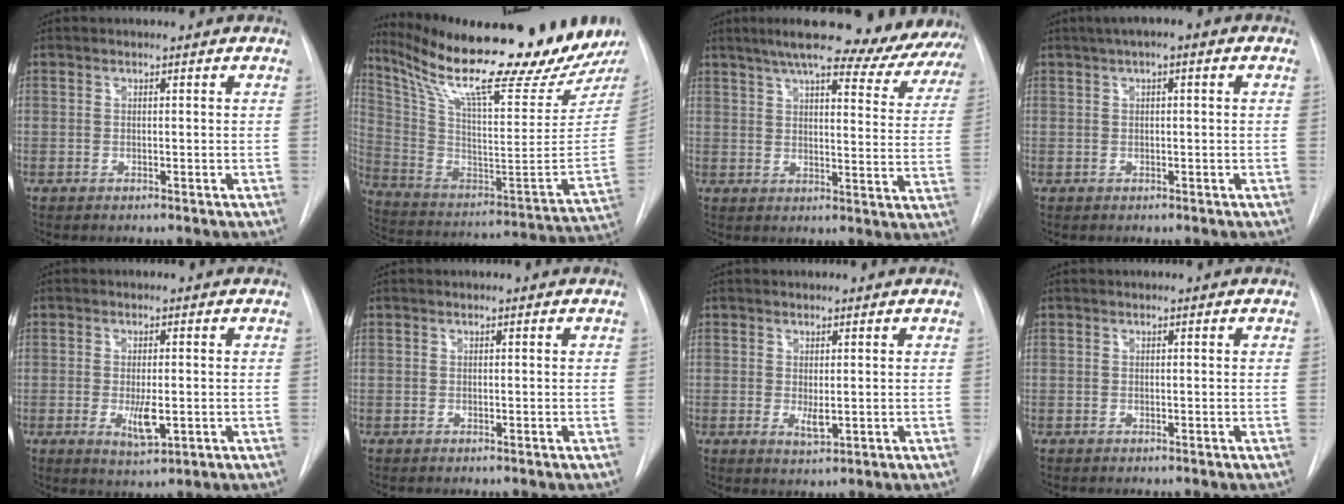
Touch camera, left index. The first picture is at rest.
{"total": 27.5, "force": [23.1, 0.7, 14.9], "torque": [-0.258, -0.076, 0.352]}
{"total": 24.5, "force": [21.9, 2.9, 10.6], "torque": [-0.148, -0.047, 0.257]}
{"total": 4.1, "force": [1.9, 1.0, 3.5], "torque": [-0.056, 0.023, 0.023]}
{"total": 4.7, "force": [-0.9, 1.6, 4.3], "torque": [-0.077, -0.009, -0.008]}
{"total": 0.0}
{"total": 2.2, "force": [0.1, 0.8, 2.0], "torque": [-0.037, -0.008, 0.008]}
{"total": 0.0}